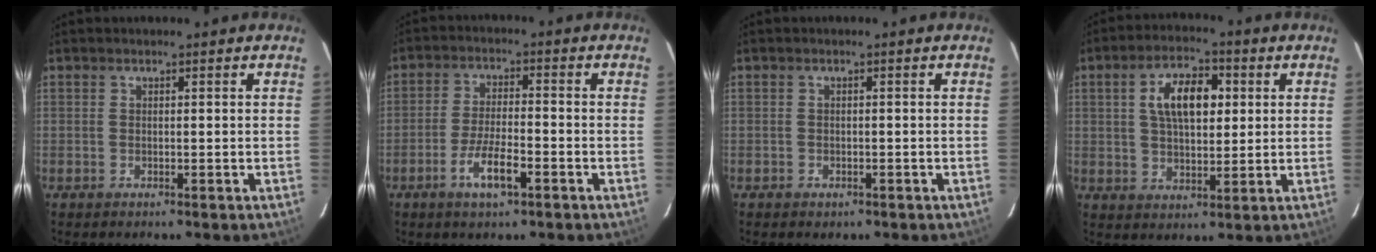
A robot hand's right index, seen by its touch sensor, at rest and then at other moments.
{"total": 7.2, "force": [-3.8, 1.7, 5.9], "torque": [-0.121, -0.005, -0.068]}
{"total": 1.7, "force": [-0.9, 1.4, 0.5], "torque": [-0.011, 0.000, -0.008]}
{"total": 9.8, "force": [2.4, 5.0, 8.1], "torque": [-0.142, 0.021, 0.043]}